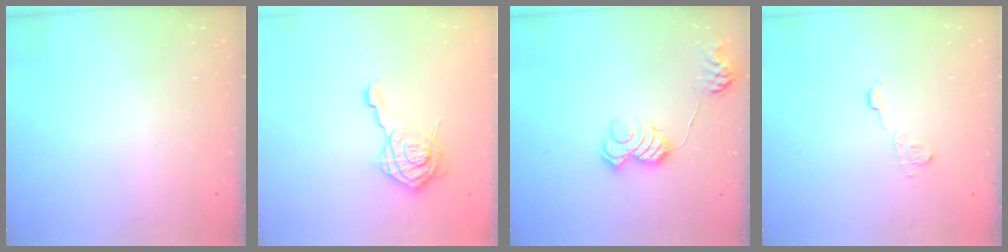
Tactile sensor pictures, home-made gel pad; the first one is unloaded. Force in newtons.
{"total": 11.7, "press": 11.6, "slide": 0.7}
{"total": 11.4, "press": 11.4, "slide": 0.5}
{"total": 7.3, "press": 7.3, "slide": 0.5}